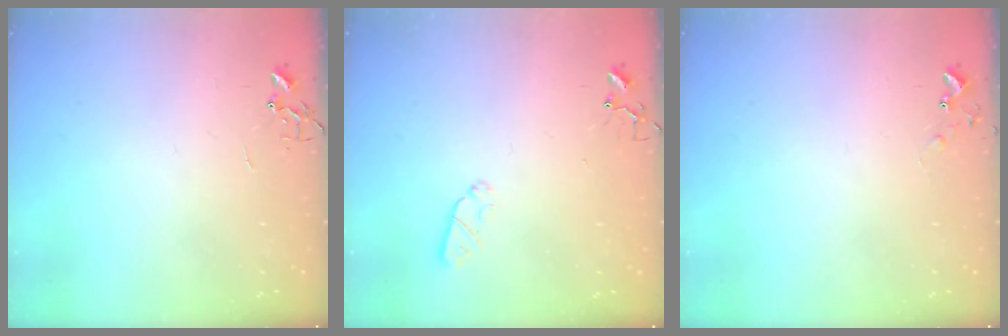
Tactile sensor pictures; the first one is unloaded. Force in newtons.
{"total": 4.2, "press": 4.1, "slide": 1.0}
{"total": 5.0, "press": 5.0, "slide": 0.5}